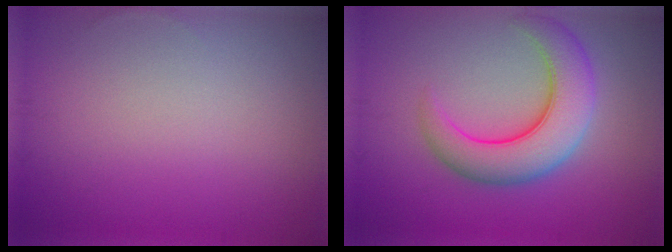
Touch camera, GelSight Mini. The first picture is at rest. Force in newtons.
{"total": 6.7, "press": 6.7, "slide": 0.3}